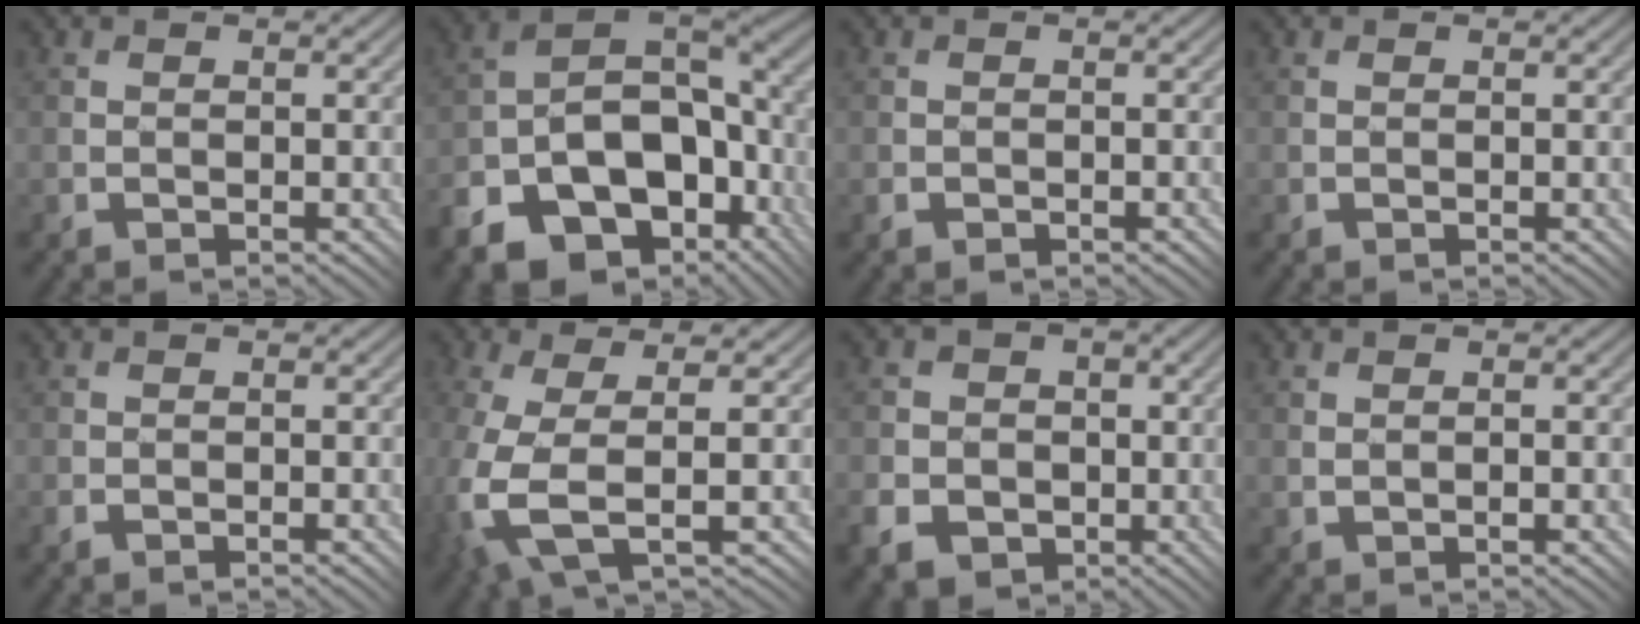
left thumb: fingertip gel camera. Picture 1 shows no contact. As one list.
[{"total": 17.3, "force": [-8.0, 10.6, 11.1], "torque": [-0.217, -0.023, -0.114]}, {"total": 0.6, "force": [-0.5, 0.4, 0.1], "torque": [-0.002, 0.000, -0.009]}, {"total": 0.0}, {"total": 0.9, "force": [-0.6, 0.3, 0.6], "torque": [-0.011, 0.000, -0.011]}, {"total": 9.1, "force": [-1.9, 3.2, 8.3], "torque": [-0.220, -0.017, -0.028]}, {"total": 7.9, "force": [-2.4, 7.2, 2.4], "torque": [-0.070, -0.015, -0.066]}, {"total": 1.5, "force": [-0.2, 0.7, 1.3], "torque": [-0.023, 0.001, 0.003]}]